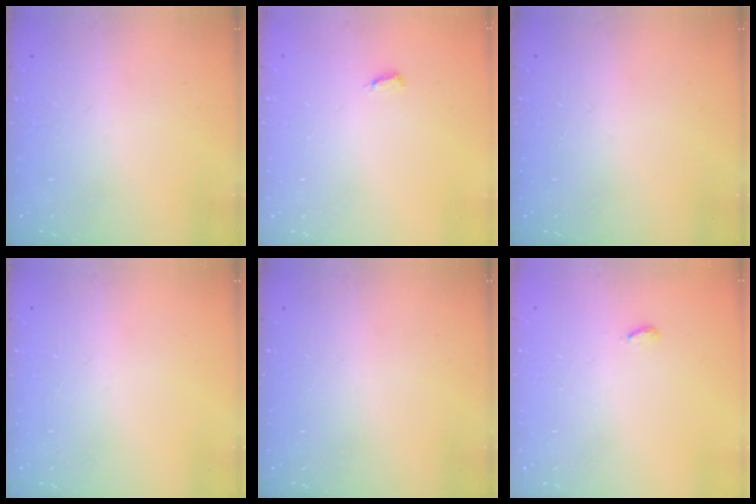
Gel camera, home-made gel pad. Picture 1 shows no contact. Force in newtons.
{"total": 3.4, "press": 3.4, "slide": 0.3}
{"total": 0.0}
{"total": 0.0}
{"total": 0.0}
{"total": 3.2, "press": 3.1, "slide": 0.4}